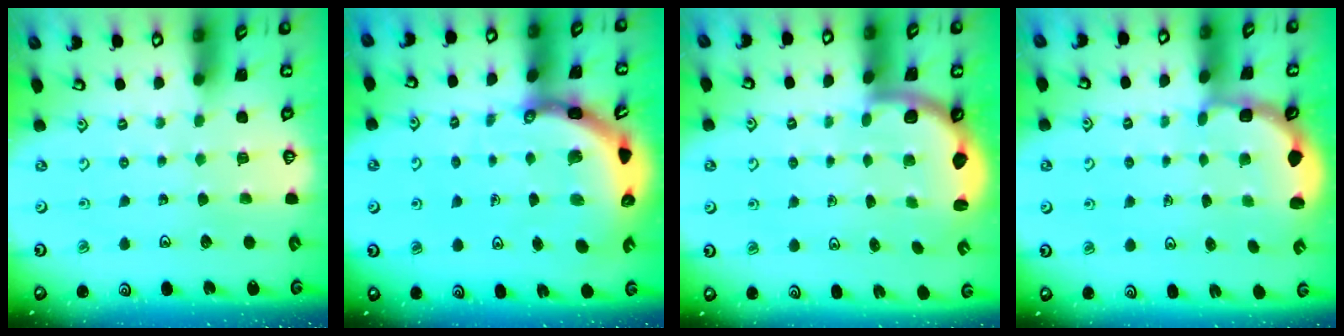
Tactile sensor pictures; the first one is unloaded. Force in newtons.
{"total": 7.5, "press": 7.5, "slide": 0.8}
{"total": 2.6, "press": 2.5, "slide": 0.7}
{"total": 2.7, "press": 2.3, "slide": 1.4}